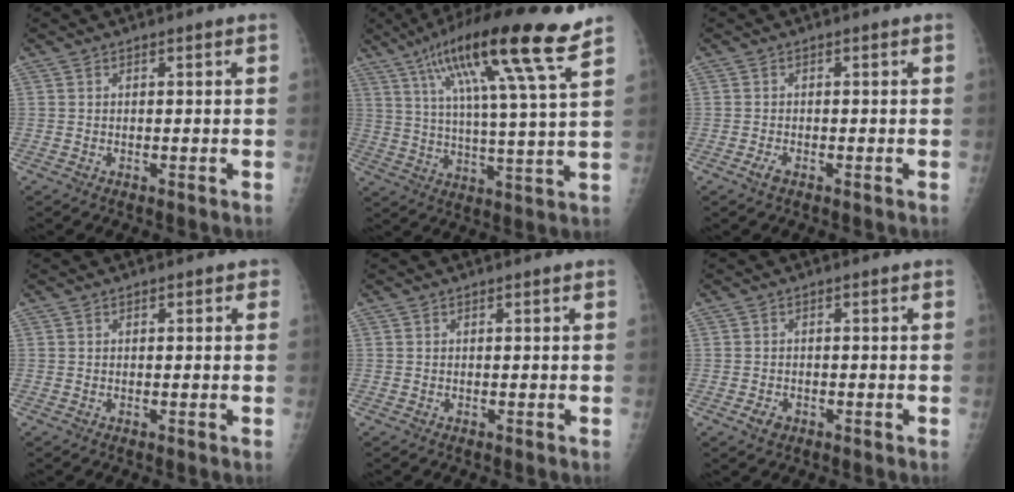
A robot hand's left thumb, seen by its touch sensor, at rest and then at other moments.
{"total": 19.4, "force": [11.3, 1.1, 15.7], "torque": [-0.256, -0.028, 0.181]}
{"total": 1.4, "force": [-1.0, 0.5, 0.8], "torque": [-0.021, 0.000, -0.019]}
{"total": 1.1, "force": [0.4, 0.7, 0.7], "torque": [0.000, 0.002, 0.001]}
{"total": 0.0}
{"total": 2.0, "force": [-1.1, 1.4, 0.9], "torque": [-0.012, 0.002, -0.016]}